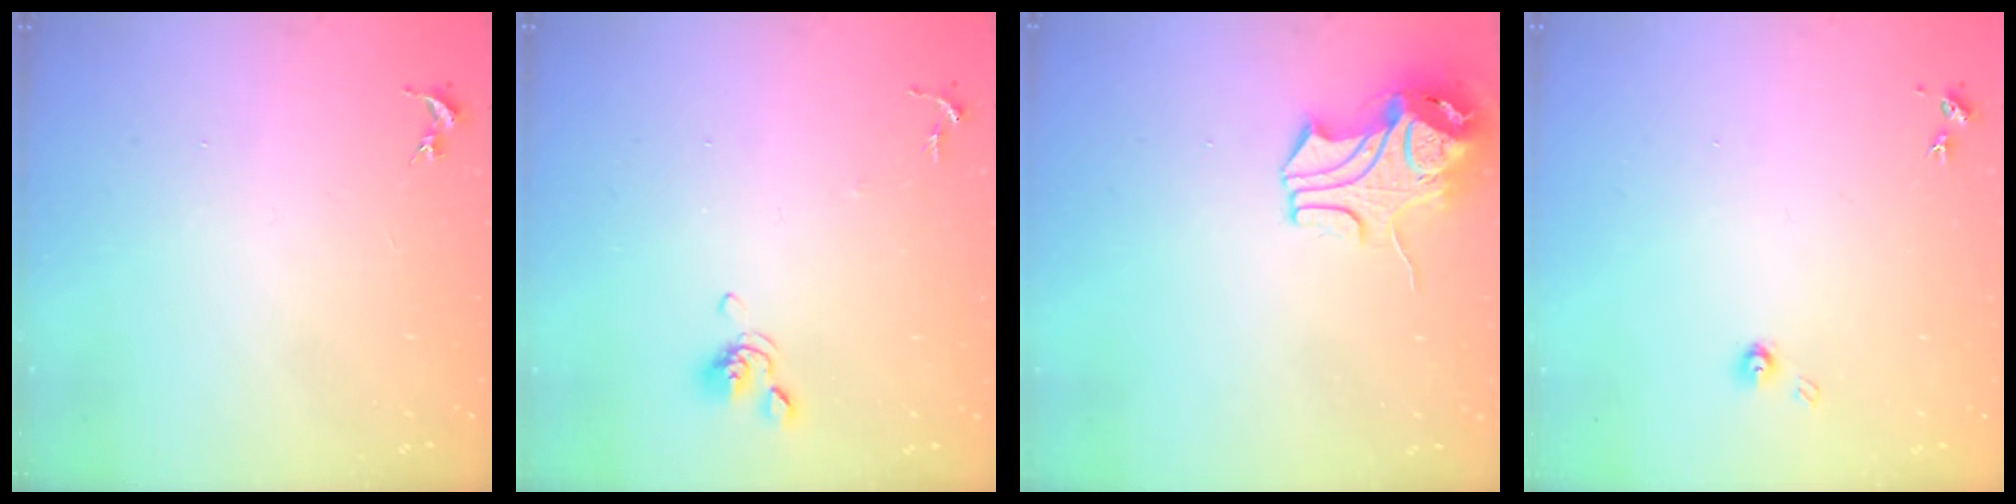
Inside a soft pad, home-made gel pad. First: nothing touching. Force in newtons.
{"total": 6.9, "press": 6.7, "slide": 1.6}
{"total": 10.5, "press": 10.3, "slide": 1.7}
{"total": 4.3, "press": 4.3, "slide": 0.3}